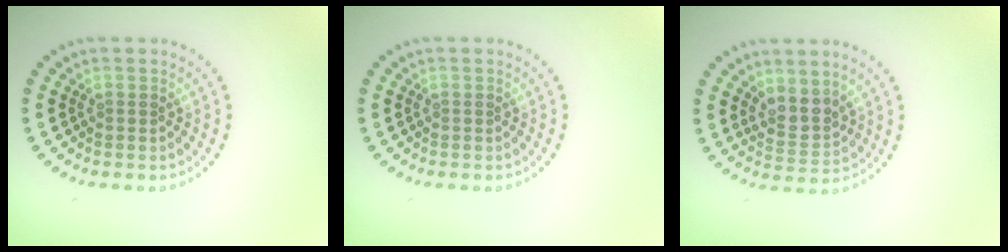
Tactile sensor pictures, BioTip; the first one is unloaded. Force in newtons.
{"total": 0.0}
{"total": 2.5, "press": 1.9, "slide": 1.6}